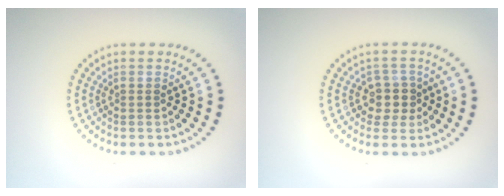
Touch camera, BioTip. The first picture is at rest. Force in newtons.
{"total": 2.4, "press": 2.1, "slide": 1.2}